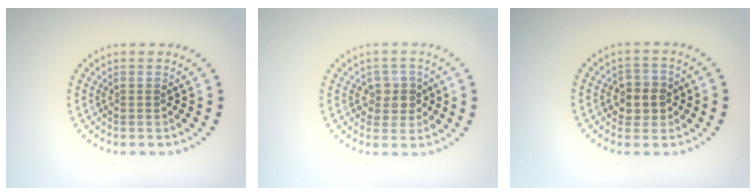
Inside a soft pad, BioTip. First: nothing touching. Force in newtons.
{"total": 2.3, "press": 2.1, "slide": 0.8}
{"total": 2.7, "press": 2.6, "slide": 0.7}